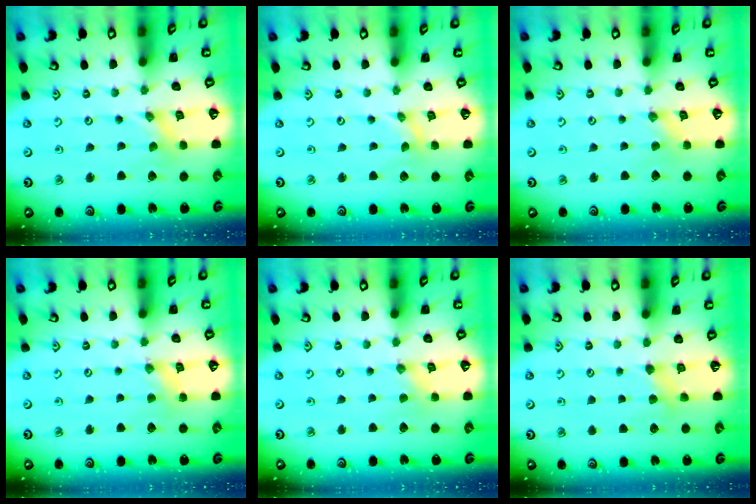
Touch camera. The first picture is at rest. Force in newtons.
{"total": 0.0}
{"total": 1.1, "press": 1.1, "slide": 0.3}
{"total": 2.6, "press": 2.5, "slide": 0.4}
{"total": 1.5, "press": 1.5, "slide": 0.3}
{"total": 4.9, "press": 4.9, "slide": 0.5}